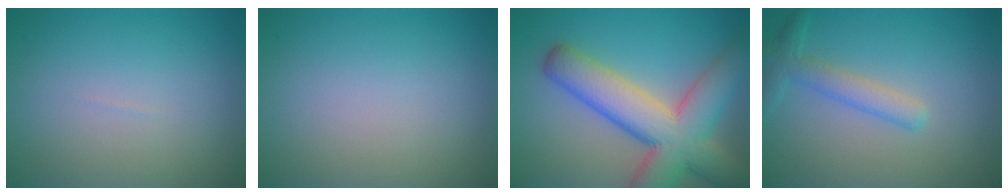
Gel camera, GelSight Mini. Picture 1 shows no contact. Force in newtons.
{"total": 0.0}
{"total": 10.5, "press": 10.4, "slide": 0.9}
{"total": 2.6, "press": 2.6, "slide": 0.1}